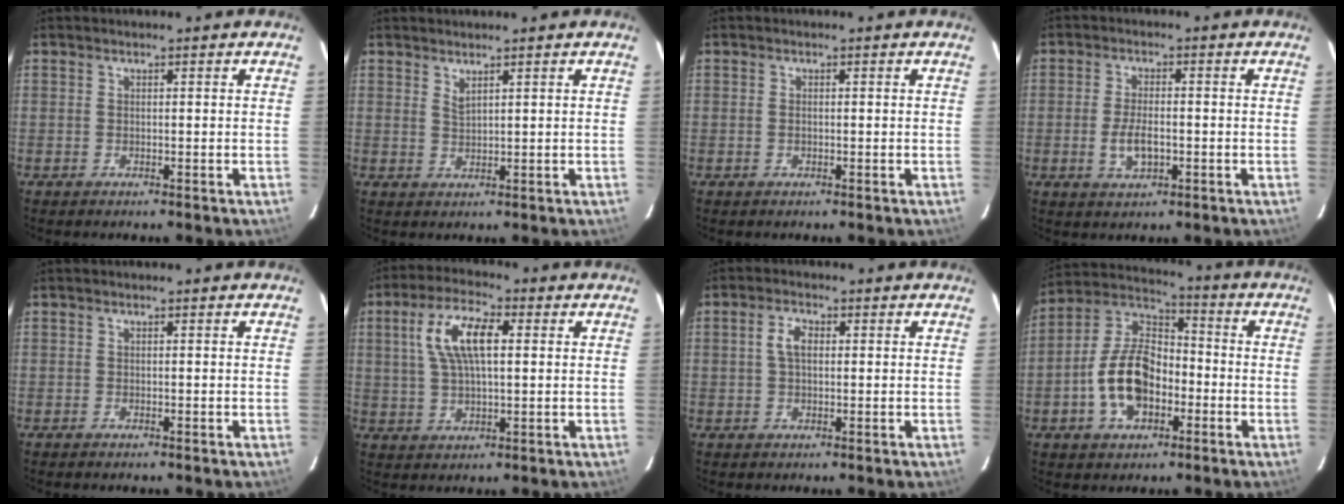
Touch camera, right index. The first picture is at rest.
{"total": 1.7, "force": [1.4, 0.1, 0.9], "torque": [-0.018, -0.002, 0.025]}
{"total": 0.6, "force": [-0.1, 0.4, 0.4], "torque": [-0.010, 0.000, -0.003]}
{"total": 5.2, "force": [-1.4, 2.3, 4.5], "torque": [-0.092, -0.005, -0.023]}
{"total": 0.0}
{"total": 10.1, "force": [2.4, 3.8, 9.0], "torque": [-0.175, 0.019, 0.045]}
{"total": 3.5, "force": [0.5, 1.9, 2.8], "torque": [-0.056, 0.009, 0.011]}
{"total": 13.7, "force": [-4.3, 8.4, 10.0], "torque": [-0.202, 0.022, -0.072]}